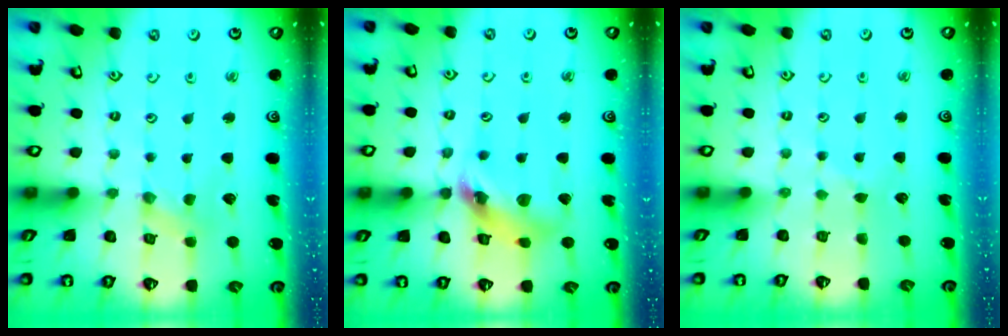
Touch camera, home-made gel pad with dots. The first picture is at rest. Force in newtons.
{"total": 13.1, "press": 13.0, "slide": 1.7}
{"total": 2.5, "press": 2.5, "slide": 0.4}